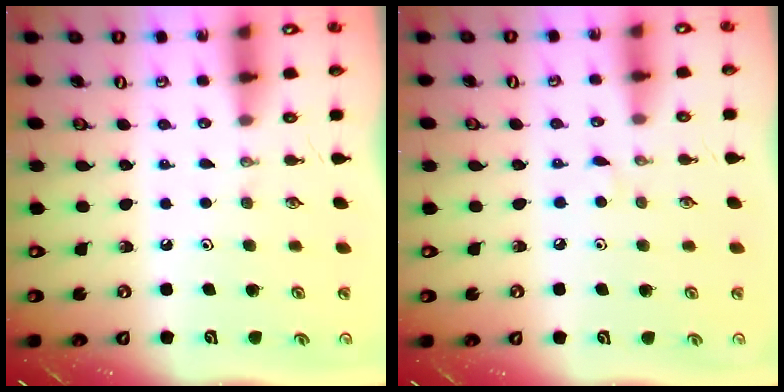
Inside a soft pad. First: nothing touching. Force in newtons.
{"total": 2.7, "press": 2.7, "slide": 0.4}